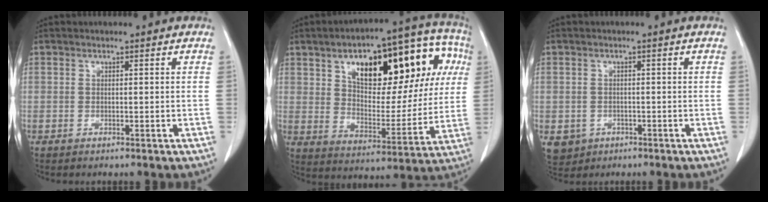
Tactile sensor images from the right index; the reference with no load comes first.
{"total": 24.6, "force": [9.0, 10.3, 20.4], "torque": [-0.287, 0.053, 0.138]}
{"total": 4.4, "force": [-1.8, 3.9, 1.0], "torque": [-0.015, 0.002, -0.021]}